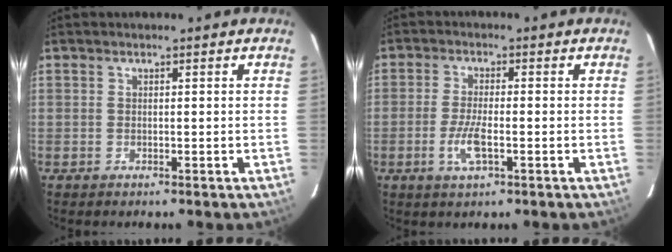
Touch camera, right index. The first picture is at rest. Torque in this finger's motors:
{"motor_torque": [0.20, -0.10, 0.16, 0.03]}